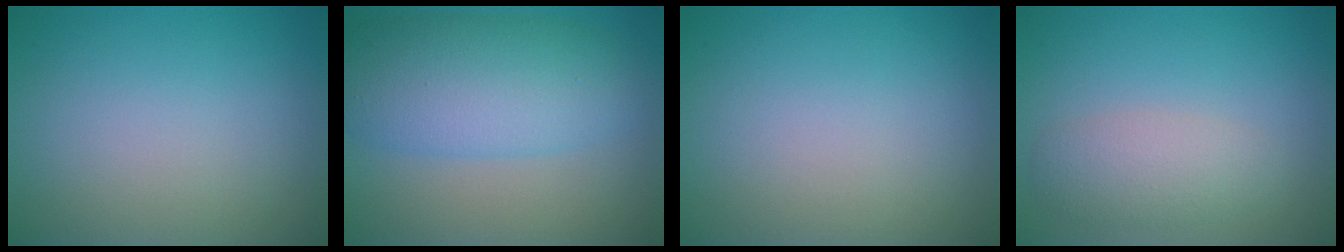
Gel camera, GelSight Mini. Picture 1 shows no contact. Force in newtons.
{"total": 7.5, "press": 7.5, "slide": 0.1}
{"total": 0.0}
{"total": 3.0, "press": 3.0, "slide": 0.2}